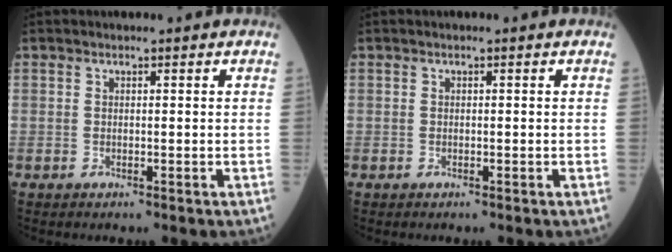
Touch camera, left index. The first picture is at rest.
{"total": 0.0}